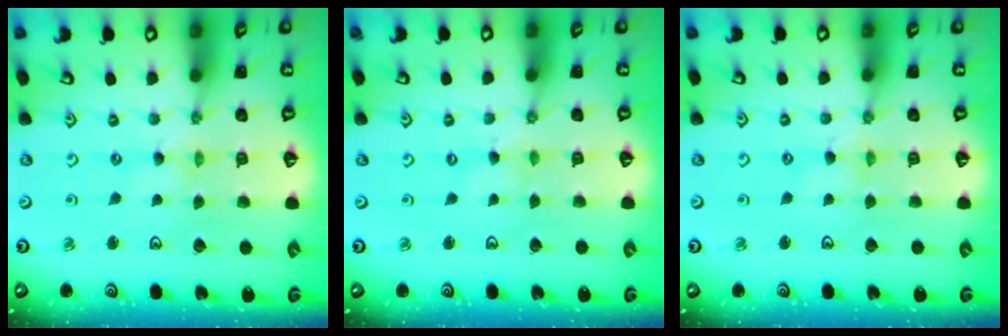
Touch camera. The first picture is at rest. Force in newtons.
{"total": 0.0}
{"total": 1.3, "press": 1.3, "slide": 0.2}